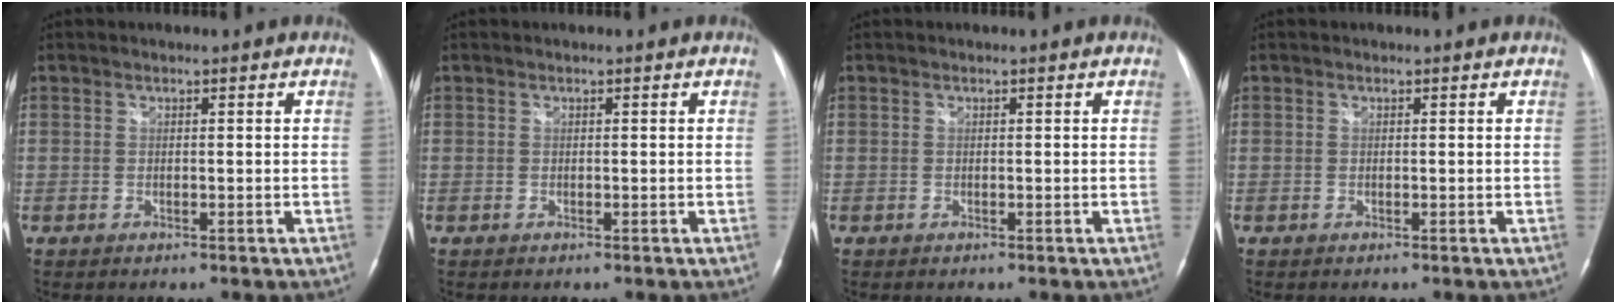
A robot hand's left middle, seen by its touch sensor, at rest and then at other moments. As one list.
[{"total": 0.0}, {"total": 0.0}, {"total": 0.0}]